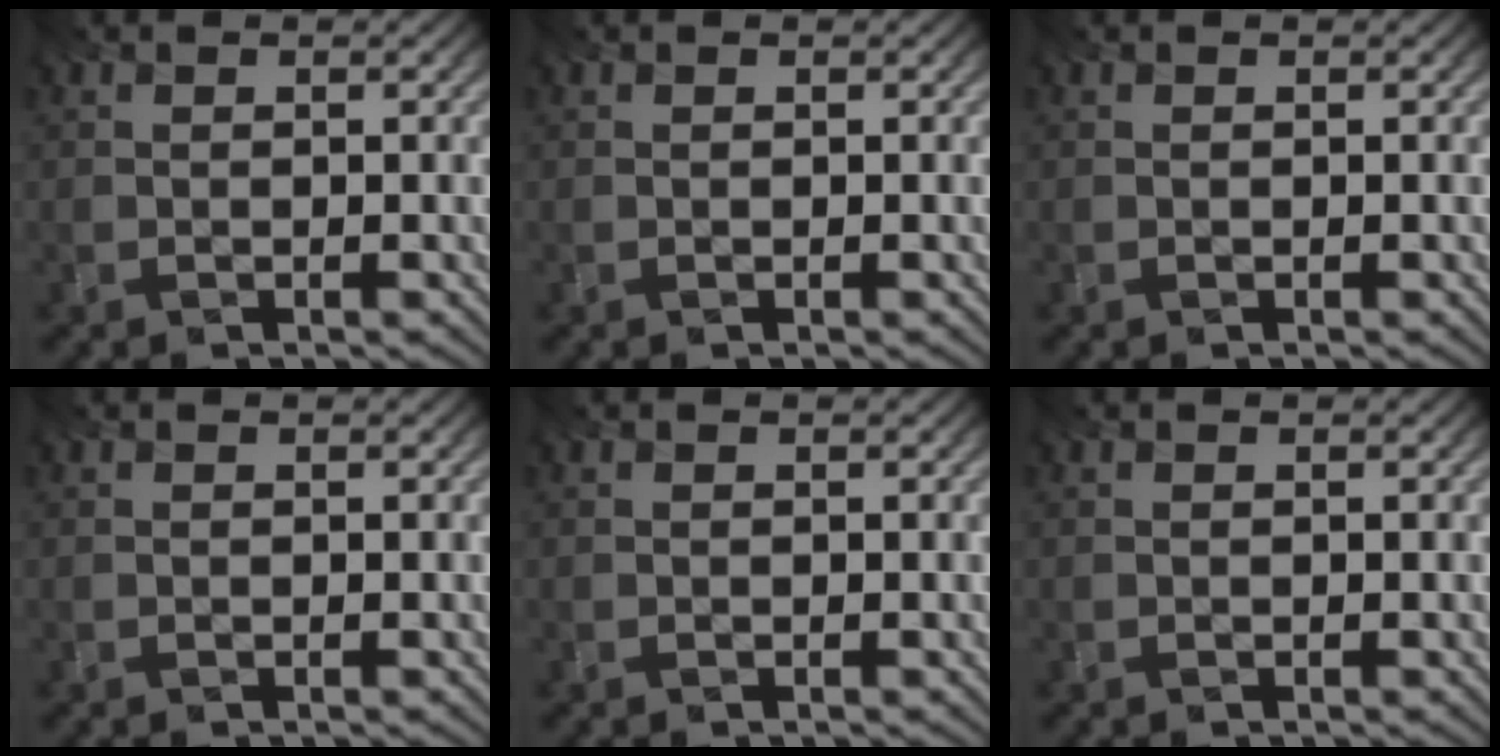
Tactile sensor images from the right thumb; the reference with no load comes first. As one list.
[{"total": 0.0}, {"total": 0.0}, {"total": 0.0}, {"total": 0.0}, {"total": 0.0}]